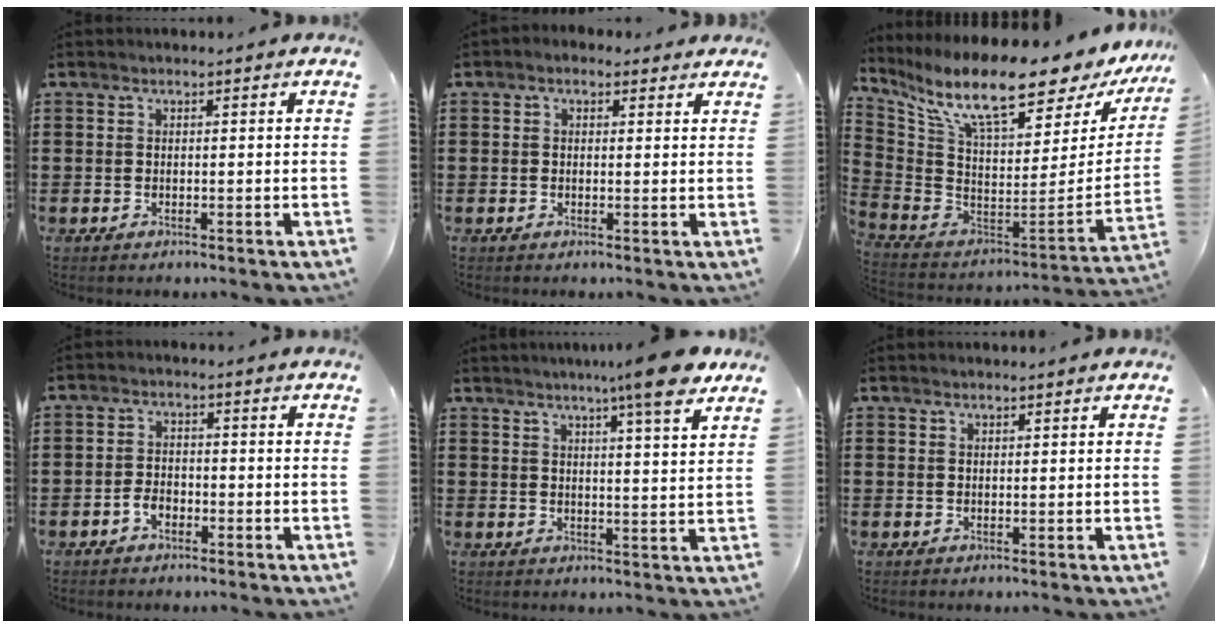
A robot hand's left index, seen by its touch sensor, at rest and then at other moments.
{"total": 1.4, "force": [0.7, 1.0, 0.5], "torque": [-0.014, 0.009, 0.012]}
{"total": 13.8, "force": [9.5, 2.9, 9.5], "torque": [-0.204, -0.071, 0.158]}
{"total": 2.5, "force": [-1.3, 1.6, 1.5], "torque": [-0.038, -0.001, -0.028]}
{"total": 8.7, "force": [6.7, -0.5, 5.6], "torque": [-0.101, -0.021, 0.110]}
{"total": 0.5, "force": [0.5, 0.0, 0.2], "torque": [-0.005, -0.002, 0.011]}